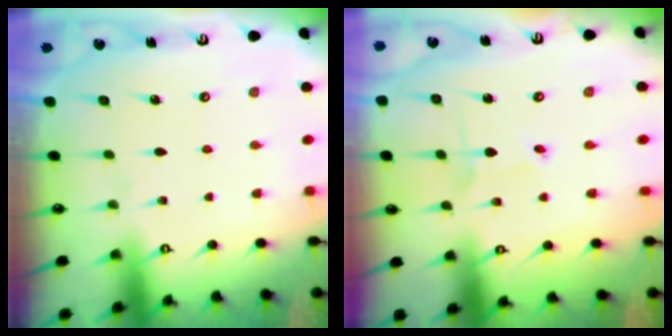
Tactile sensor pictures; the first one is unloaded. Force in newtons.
{"total": 1.8, "press": 1.8, "slide": 0.1}